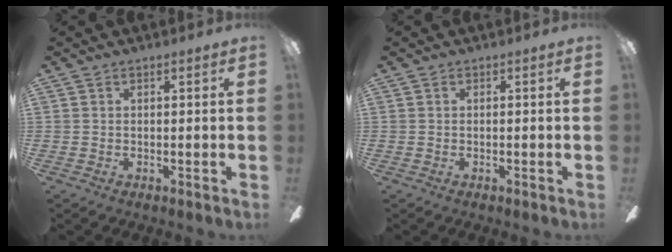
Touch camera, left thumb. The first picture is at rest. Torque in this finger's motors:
{"motor_torque": [0.00, 0.00, 0.04, -0.04, 0.00]}